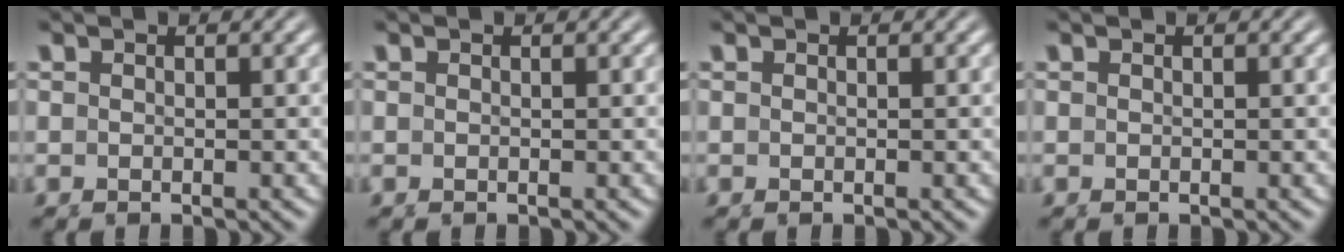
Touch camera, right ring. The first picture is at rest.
{"total": 0.0}
{"total": 0.0}
{"total": 0.0}